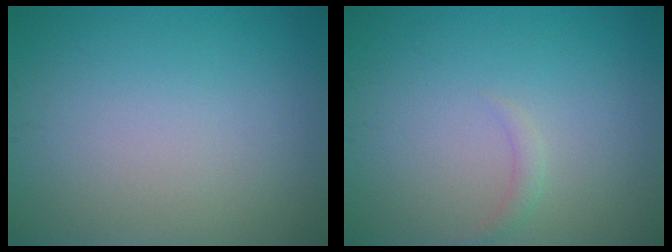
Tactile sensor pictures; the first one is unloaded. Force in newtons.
{"total": 0.9, "press": 0.9, "slide": 0.1}